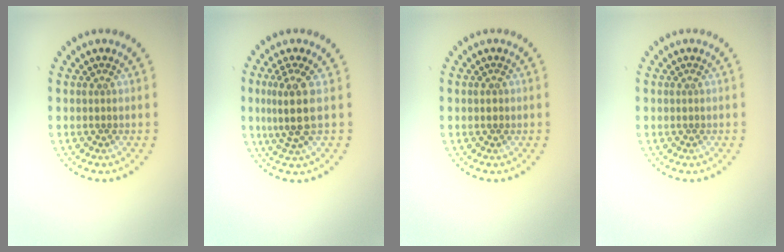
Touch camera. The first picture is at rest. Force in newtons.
{"total": 3.2, "press": 2.4, "slide": 2.1}
{"total": 0.7, "press": 0.7, "slide": 0.1}
{"total": 0.0}